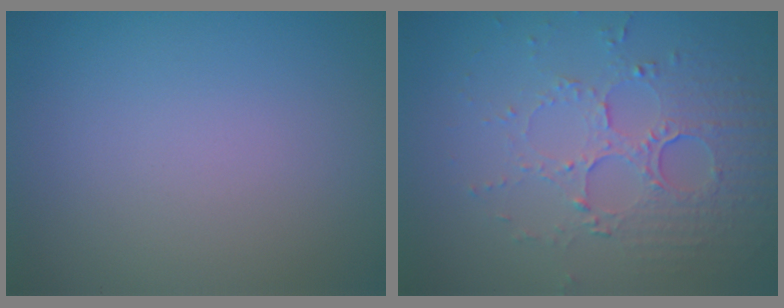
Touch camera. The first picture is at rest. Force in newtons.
{"total": 5.4, "press": 3.7, "slide": 4.0}